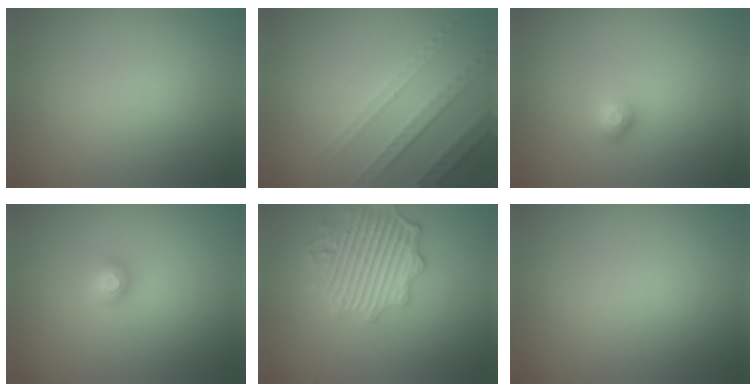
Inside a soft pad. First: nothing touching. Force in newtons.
{"total": 4.7, "press": 3.2, "slide": 3.4}
{"total": 1.1, "press": 1.1, "slide": 0.3}
{"total": 1.2, "press": 1.2, "slide": 0.3}
{"total": 4.6, "press": 4.4, "slide": 1.3}
{"total": 0.0}